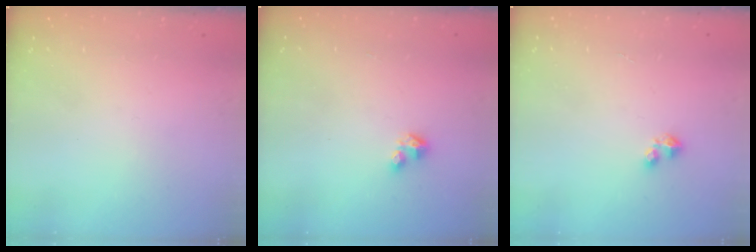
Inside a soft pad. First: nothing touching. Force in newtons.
{"total": 2.9, "press": 2.8, "slide": 0.6}
{"total": 2.4, "press": 2.4, "slide": 0.5}